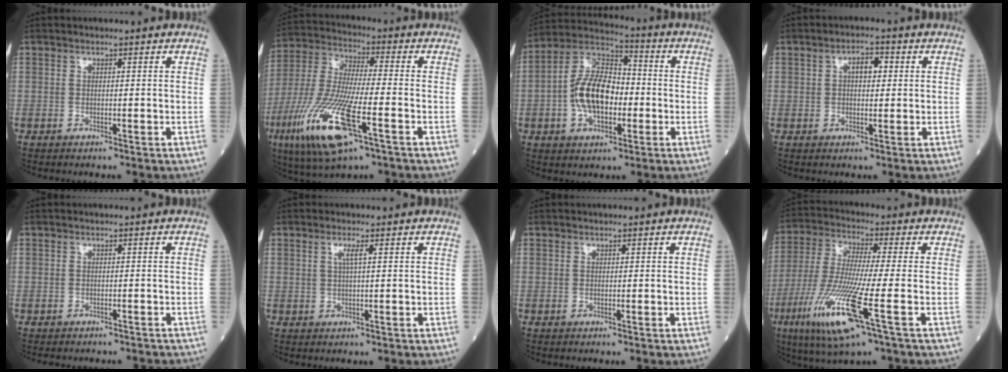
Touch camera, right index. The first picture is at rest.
{"total": 17.8, "force": [-7.6, 3.2, 15.9], "torque": [-0.358, -0.035, -0.137]}
{"total": 12.6, "force": [-1.9, 6.5, 10.6], "torque": [-0.218, 0.024, -0.036]}
{"total": 3.5, "force": [0.8, 1.7, 3.0], "torque": [-0.050, 0.011, 0.012]}
{"total": 6.1, "force": [-5.5, 2.2, 1.6], "torque": [-0.016, -0.002, -0.062]}
{"total": 1.6, "force": [0.6, -0.2, 1.5], "torque": [-0.036, 0.000, 0.010]}
{"total": 0.0}
{"total": 14.6, "force": [-5.8, 0.3, 13.4], "torque": [-0.286, -0.032, -0.111]}